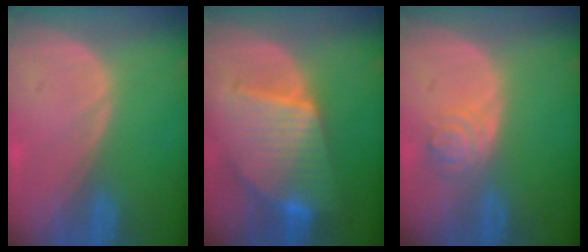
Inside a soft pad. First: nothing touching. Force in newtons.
{"total": 10.1, "press": 10.1, "slide": 0.8}
{"total": 3.9, "press": 3.7, "slide": 1.1}